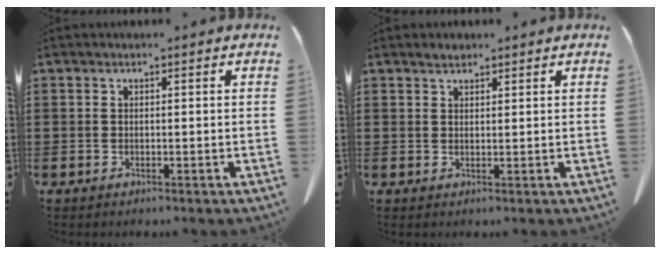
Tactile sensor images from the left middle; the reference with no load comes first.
{"total": 1.3, "force": [1.2, 0.3, 0.2], "torque": [-0.006, 0.002, 0.024]}